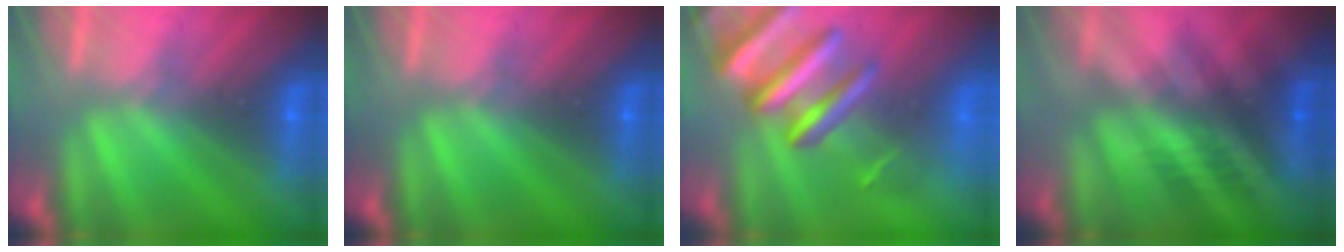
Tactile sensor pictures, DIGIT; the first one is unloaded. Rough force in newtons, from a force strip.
{"total": 0.0}
{"total": 9.4}
{"total": 2.6}